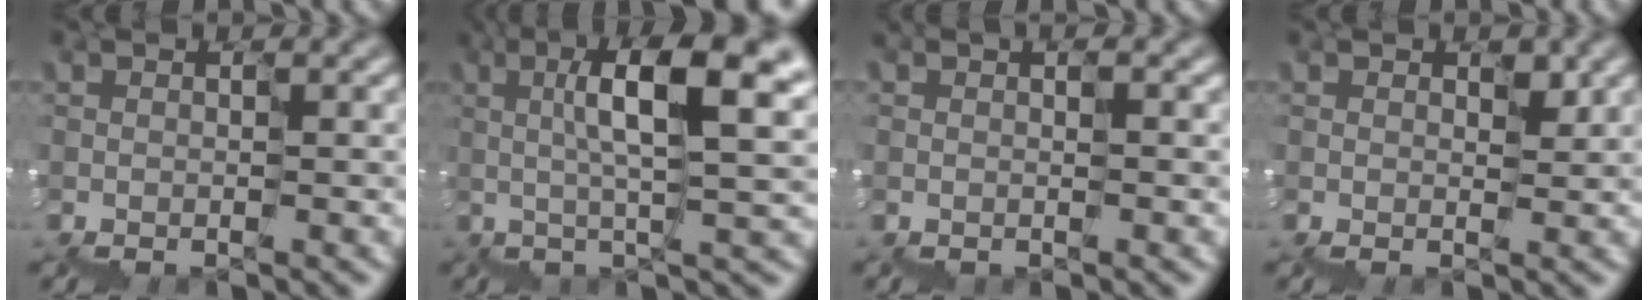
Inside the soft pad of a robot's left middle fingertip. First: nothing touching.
{"total": 8.1, "force": [2.6, 2.0, 7.5], "torque": [-0.110, 0.021, 0.045]}
{"total": 0.7, "force": [0.0, -0.1, -0.7], "torque": [0.013, 0.001, 0.003]}
{"total": 1.9, "force": [1.2, 0.9, 1.2], "torque": [-0.017, 0.020, 0.015]}